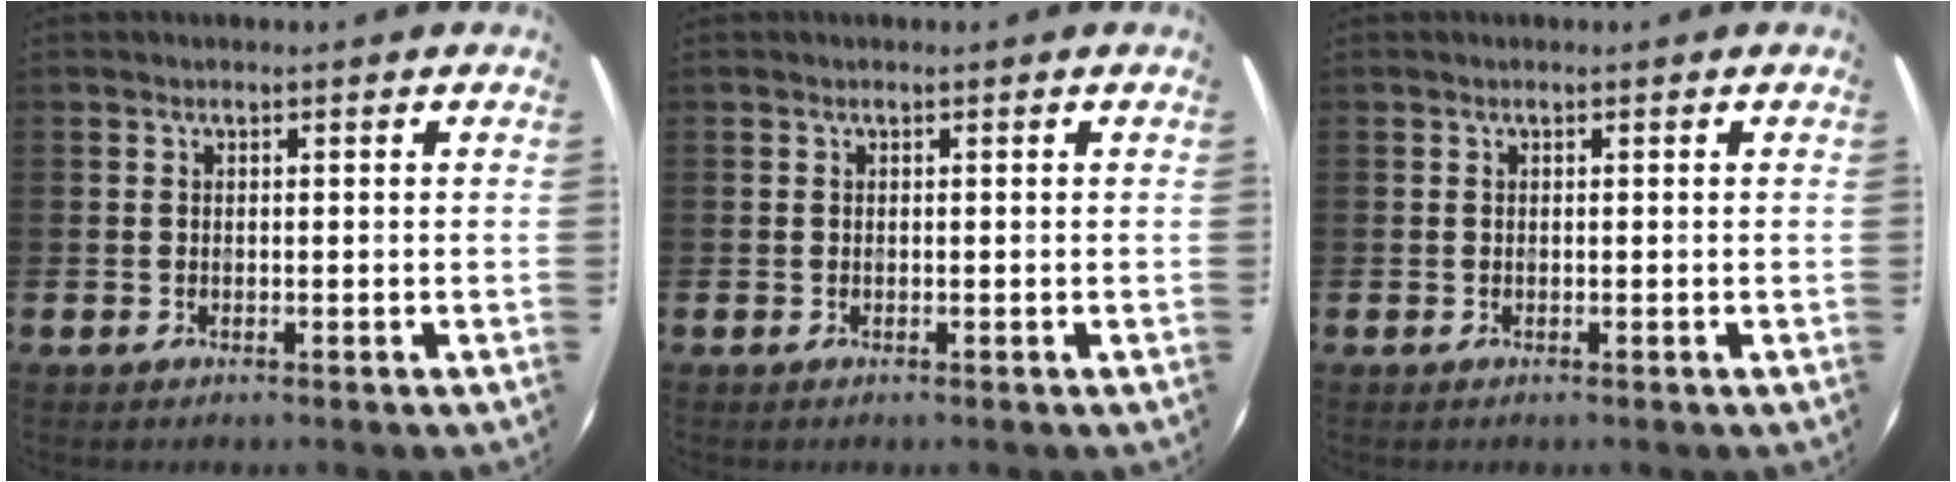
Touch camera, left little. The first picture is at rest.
{"total": 0.0}
{"total": 0.0}